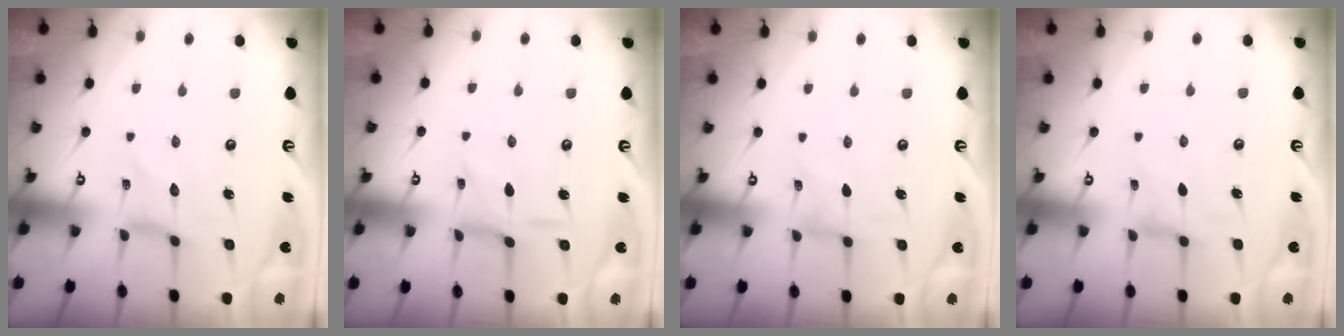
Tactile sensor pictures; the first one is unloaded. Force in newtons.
{"total": 2.3, "press": 2.3, "slide": 0.2}
{"total": 0.0}
{"total": 2.5, "press": 2.5, "slide": 0.5}